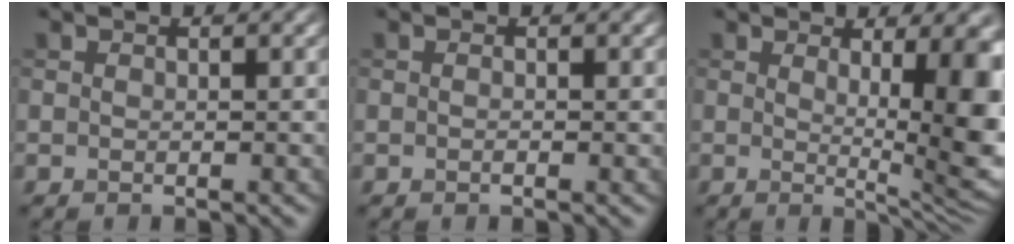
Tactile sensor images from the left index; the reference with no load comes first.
{"total": 0.5, "force": [-0.2, 0.1, 0.5], "torque": [-0.009, -0.001, -0.003]}
{"total": 9.5, "force": [0.9, 2.6, 9.0], "torque": [-0.097, -0.009, 0.017]}